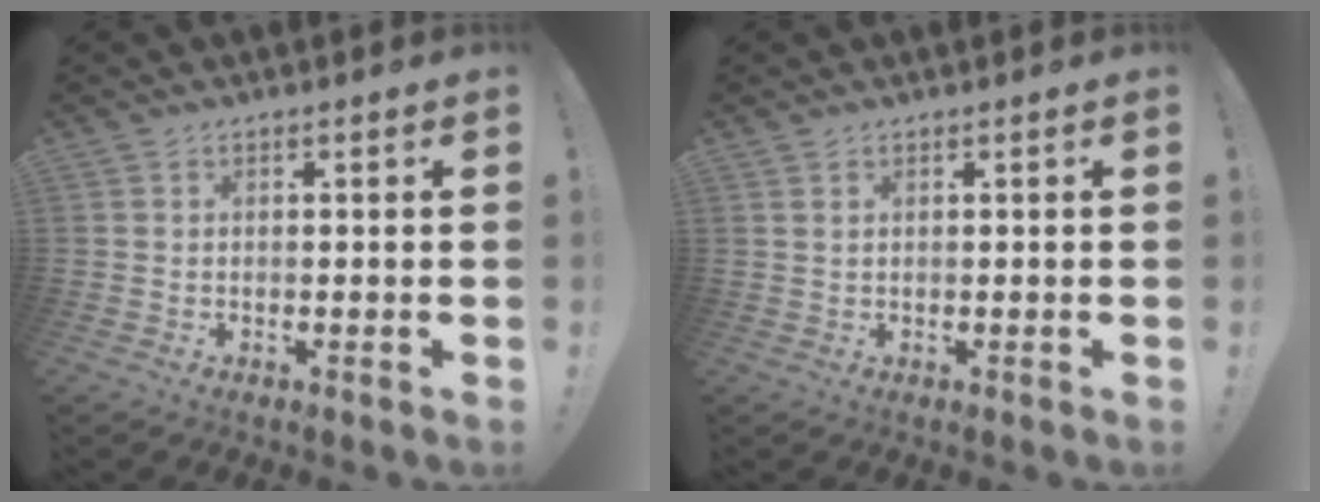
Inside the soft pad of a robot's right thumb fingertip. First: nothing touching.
{"total": 1.0, "force": [0.7, 0.3, 0.7], "torque": [-0.010, -0.002, 0.012]}